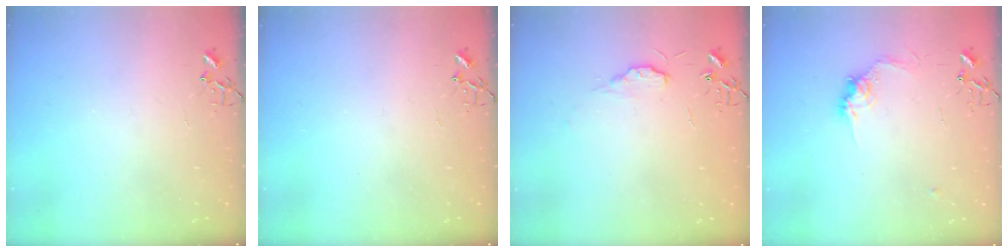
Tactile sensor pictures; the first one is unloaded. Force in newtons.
{"total": 0.0}
{"total": 5.0, "press": 4.9, "slide": 0.8}
{"total": 9.4, "press": 9.4, "slide": 0.3}